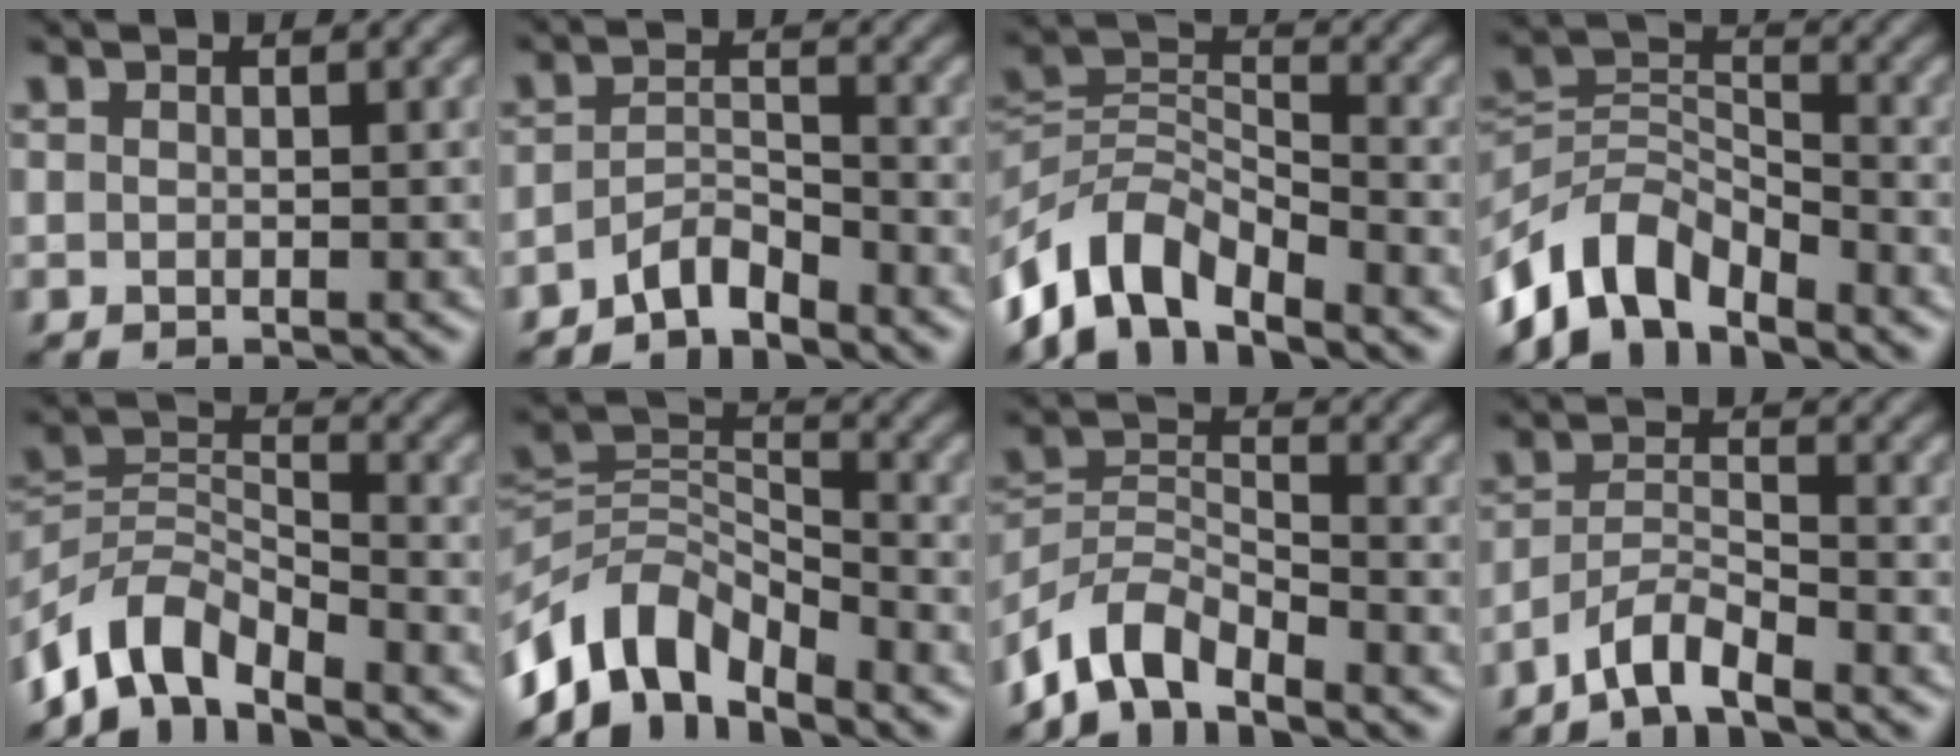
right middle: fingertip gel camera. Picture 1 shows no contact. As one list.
[{"total": 3.0, "force": [-2.6, 0.8, 1.2], "torque": [-0.022, 0.009, -0.053]}, {"total": 7.8, "force": [-5.7, 3.5, 4.1], "torque": [-0.069, 0.000, -0.124]}, {"total": 7.0, "force": [-5.3, 3.3, 3.3], "torque": [-0.049, -0.001, -0.113]}, {"total": 6.3, "force": [-5.0, 2.5, 2.9], "torque": [-0.045, 0.000, -0.105]}, {"total": 8.4, "force": [-5.6, 4.3, 4.5], "torque": [-0.074, -0.002, -0.113]}, {"total": 5.2, "force": [-4.3, 1.9, 2.3], "torque": [-0.038, 0.001, -0.094]}, {"total": 3.7, "force": [-3.0, 0.6, 2.0], "torque": [-0.035, 0.007, -0.067]}]